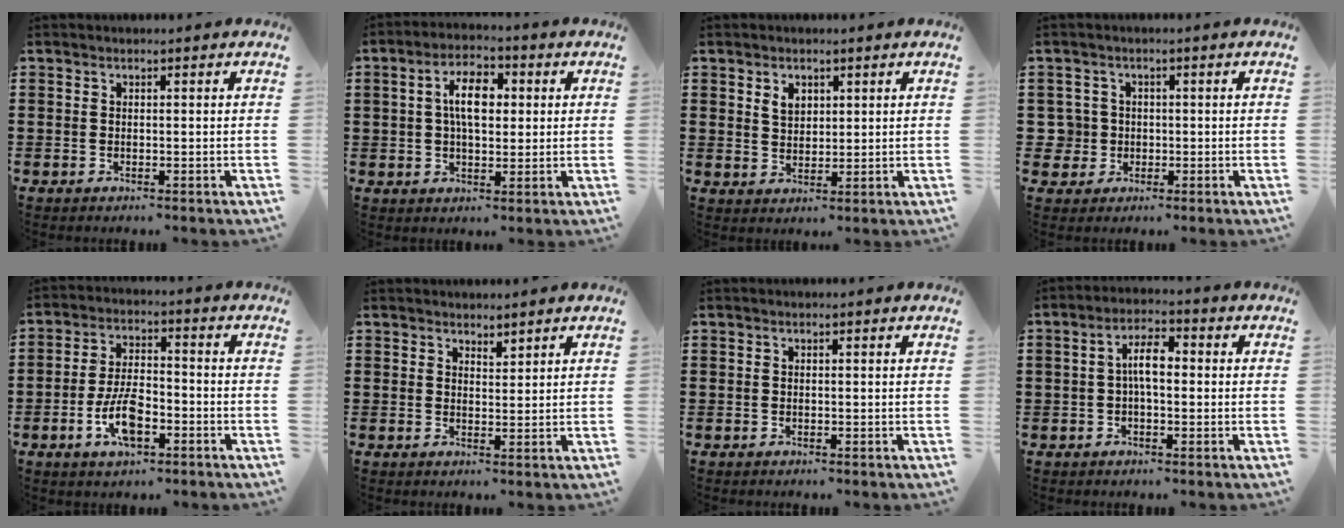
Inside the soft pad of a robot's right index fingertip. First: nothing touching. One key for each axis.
{"total": 6.4, "fx": 1.0, "fy": 3.2, "fz": 5.5, "tx": -0.105, "ty": 0.012, "tz": 0.012}
{"total": 2.9, "fx": 1.5, "fy": 2.0, "fz": 1.4, "tx": -0.035, "ty": 0.007, "tz": 0.027}
{"total": 3.6, "fx": -0.3, "fy": 3.5, "fz": 0.5, "tx": -0.042, "ty": 0.004, "tz": -0.014}
{"total": 7.7, "fx": -3.0, "fy": 3.5, "fz": 6.2, "tx": -0.142, "ty": -0.002, "tz": -0.060}
{"total": 1.7, "fx": 1.7, "fy": 0.3, "fz": -0.1, "tx": -0.002, "ty": 0.002, "tz": 0.034}
{"total": 0.0}
{"total": 5.0, "fx": -0.1, "fy": 1.8, "fz": 4.6, "tx": -0.084, "ty": 0.012, "tz": -0.005}